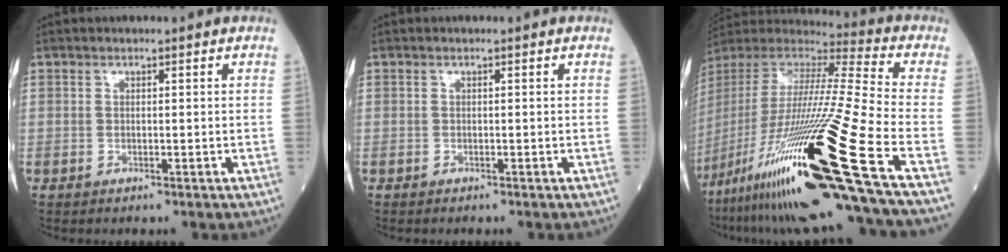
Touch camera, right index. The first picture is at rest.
{"total": 0.0}
{"total": 33.7, "force": [-17.1, -0.2, 29.0], "torque": [-0.551, -0.066, -0.323]}